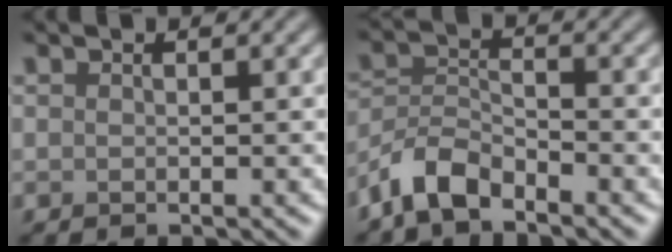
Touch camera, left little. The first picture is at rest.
{"total": 4.1, "force": [-3.3, 1.5, 1.9], "torque": [-0.035, 0.003, -0.077]}